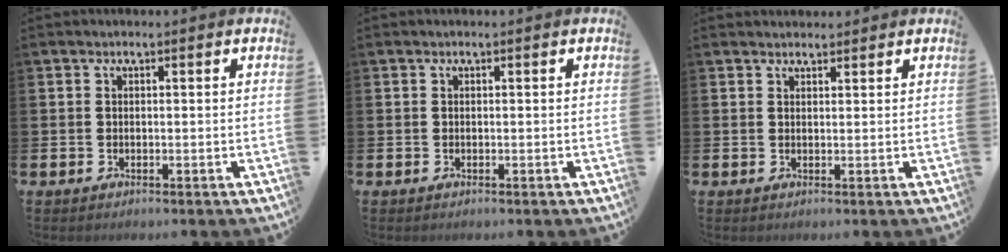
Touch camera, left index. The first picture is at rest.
{"total": 0.0}
{"total": 1.6, "force": [1.5, 0.5, -0.1], "torque": [0.013, -0.006, 0.026]}